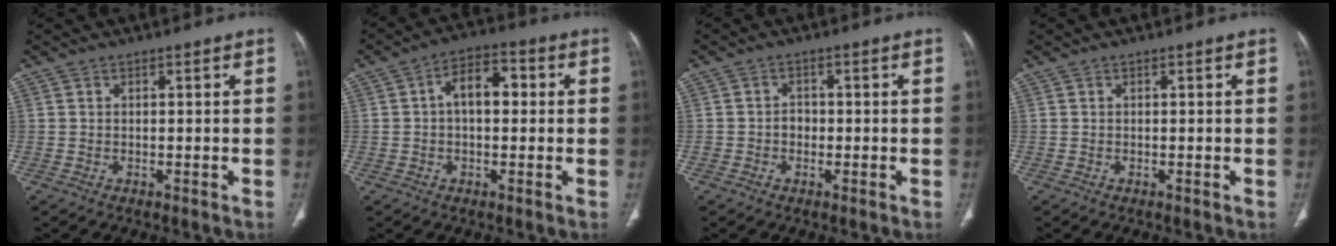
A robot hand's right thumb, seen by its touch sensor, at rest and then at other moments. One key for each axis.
{"total": 7.6, "fx": 0.7, "fy": 4.5, "fz": 6.1, "tx": -0.084, "ty": 0.026, "tz": 0.003}
{"total": 2.1, "fx": -0.5, "fy": 1.8, "fz": 1.0, "tx": -0.002, "ty": 0.008, "tz": -0.012}
{"total": 0.0}